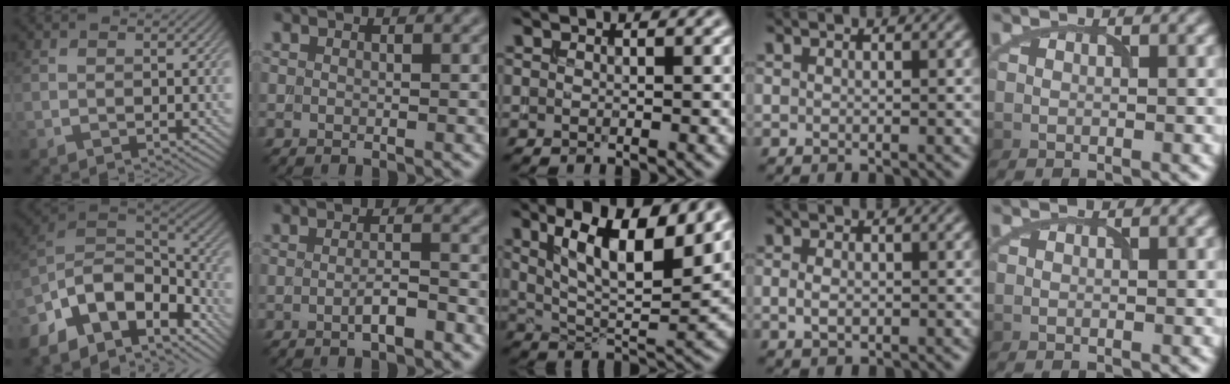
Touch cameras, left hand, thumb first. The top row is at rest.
{"thumb": {"total": 14.3, "force": [-8.7, 7.3, 8.6], "torque": [-0.225, -0.023, -0.140]}, "index": {"total": 2.2, "force": [-0.8, 0.5, 2.0], "torque": [-0.034, 0.005, -0.015]}, "middle": {"total": 9.5, "force": [4.2, 3.4, 7.8], "torque": [-0.128, 0.001, 0.074]}, "ring": {"total": 1.4, "force": [-0.1, 1.0, 1.1], "torque": [-0.025, -0.002, -0.001]}}